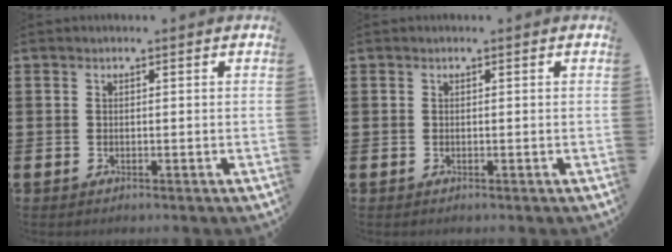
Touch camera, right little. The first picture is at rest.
{"total": 0.0}